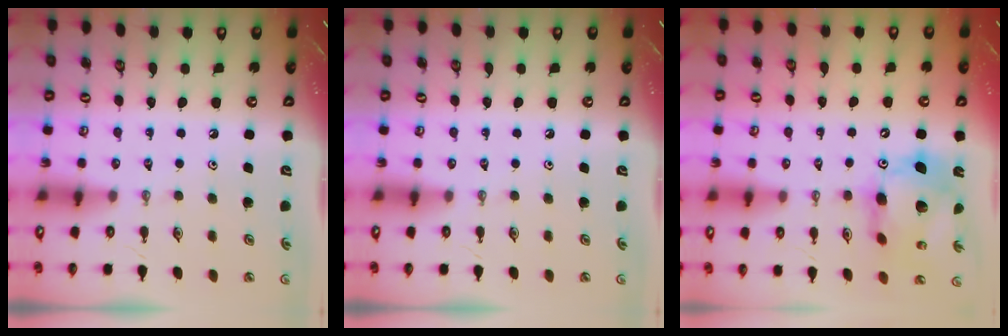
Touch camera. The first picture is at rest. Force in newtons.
{"total": 0.0}
{"total": 16.7, "press": 16.6, "slide": 1.8}